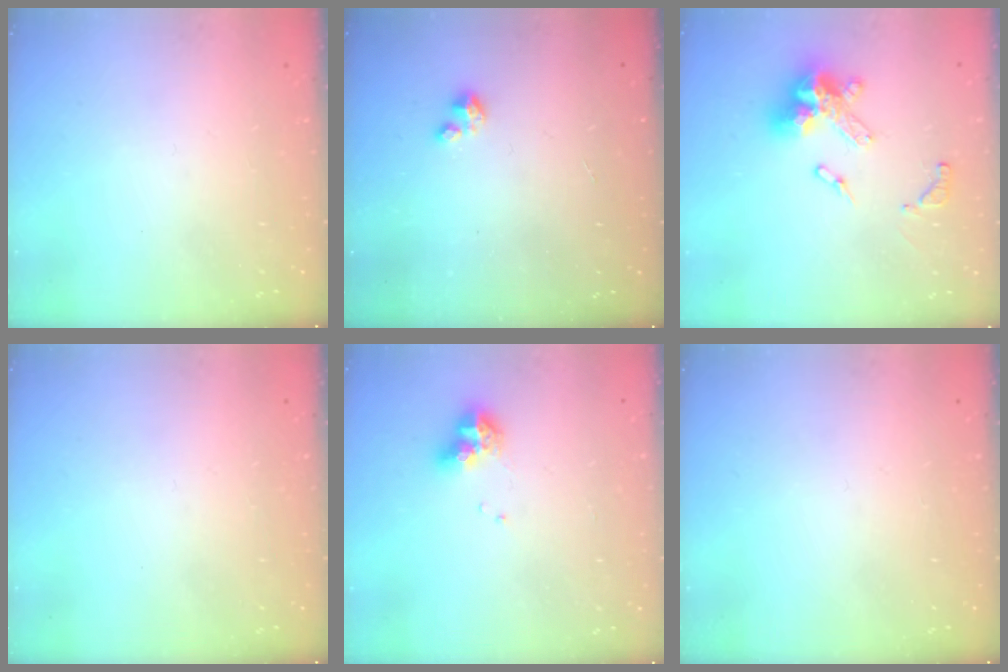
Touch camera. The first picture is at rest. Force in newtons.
{"total": 1.8, "press": 1.8, "slide": 0.2}
{"total": 14.0, "press": 13.9, "slide": 1.7}
{"total": 0.0}
{"total": 8.5, "press": 8.5, "slide": 1.1}
{"total": 0.0}